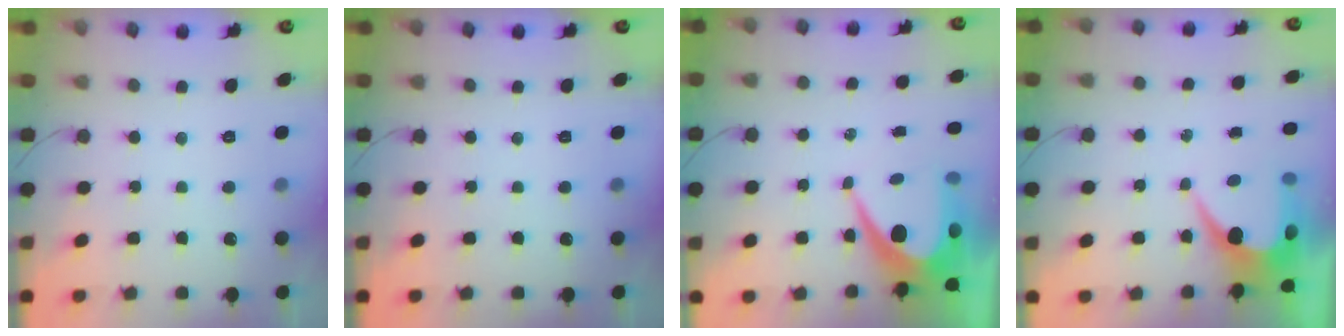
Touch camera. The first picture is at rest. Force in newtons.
{"total": 0.0}
{"total": 9.8, "press": 9.7, "slide": 0.9}
{"total": 7.4, "press": 7.4, "slide": 0.2}